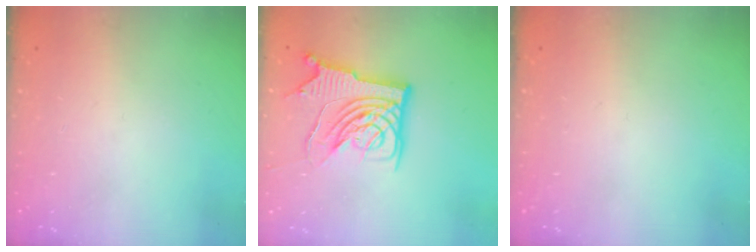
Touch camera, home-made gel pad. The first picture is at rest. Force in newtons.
{"total": 13.3, "press": 13.1, "slide": 1.9}
{"total": 0.0}